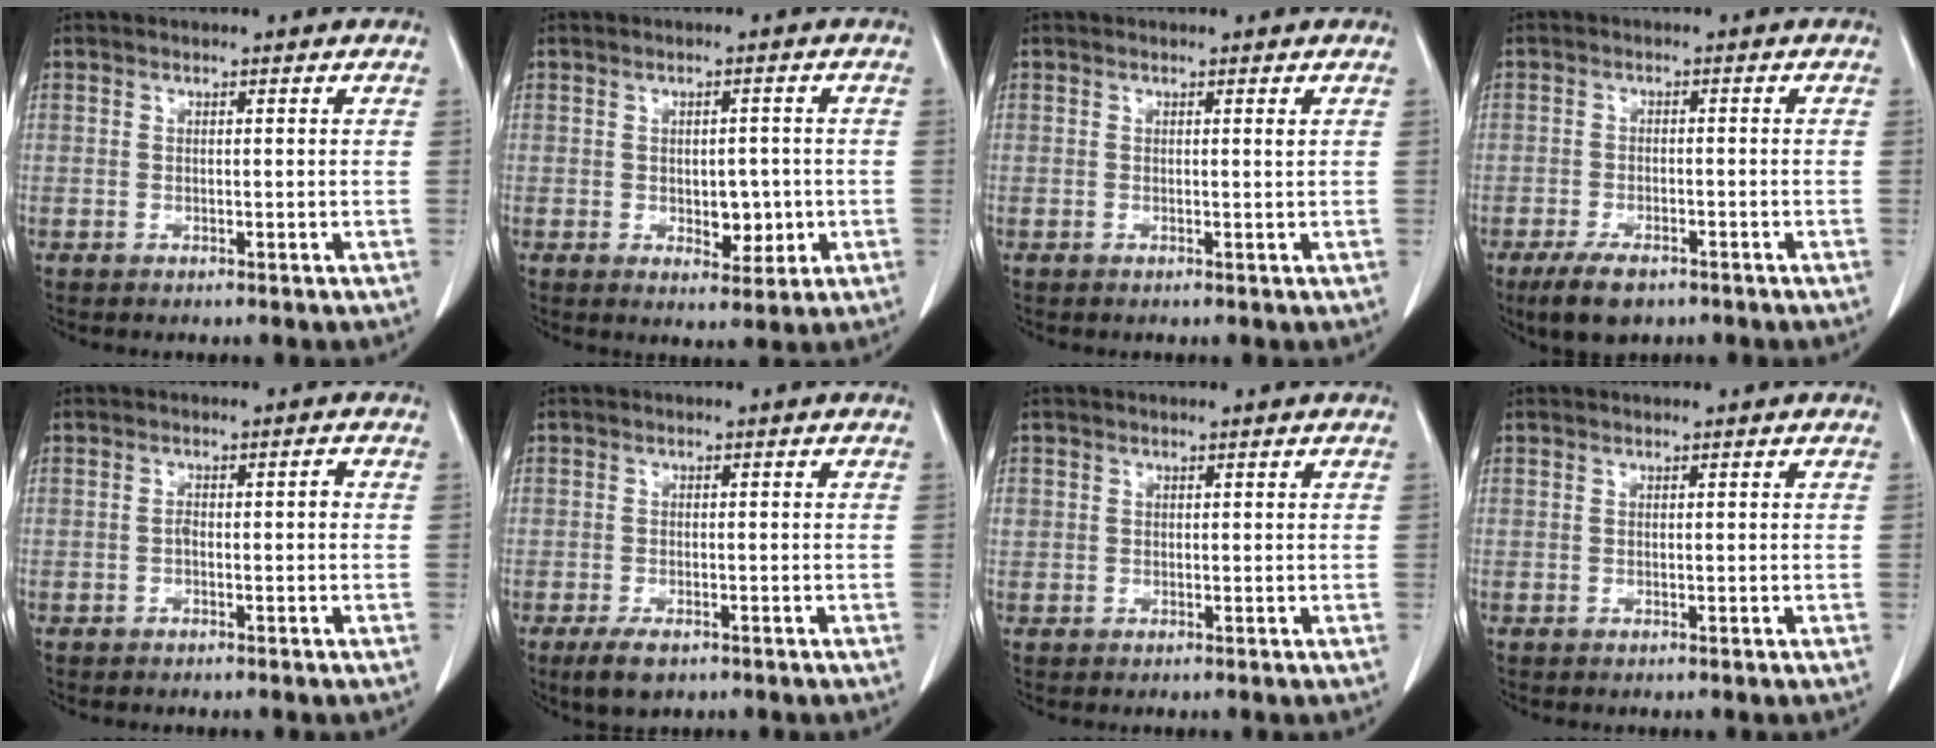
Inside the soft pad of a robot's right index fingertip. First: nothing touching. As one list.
[{"total": 4.5, "force": [-0.8, 2.6, 3.6], "torque": [-0.040, 0.000, -0.002]}, {"total": 0.0}, {"total": 5.4, "force": [-3.8, 2.3, 3.1], "torque": [-0.059, -0.005, -0.062]}, {"total": 1.8, "force": [-0.6, 0.6, 1.6], "torque": [-0.025, 0.004, -0.009]}, {"total": 3.7, "force": [-2.4, 1.8, 2.2], "torque": [-0.046, -0.006, -0.035]}, {"total": 1.2, "force": [0.1, 1.1, 0.4], "torque": [-0.010, 0.014, 0.005]}, {"total": 0.0}]